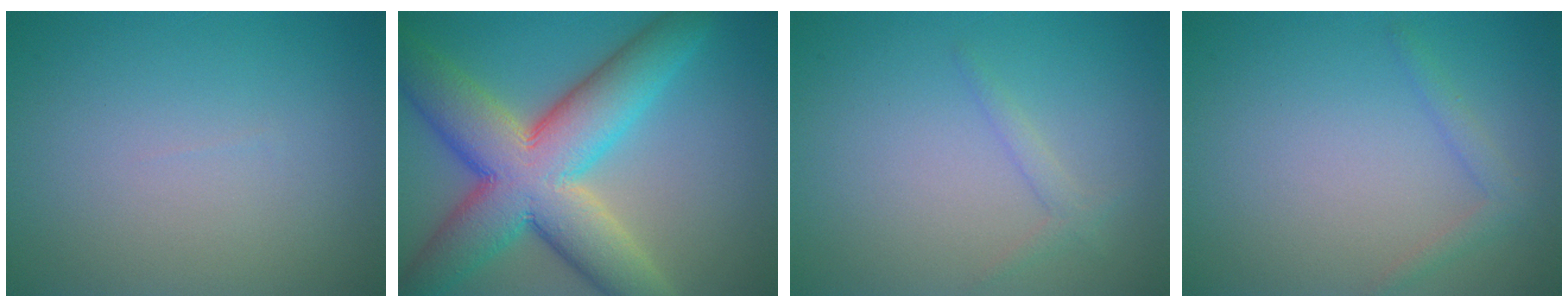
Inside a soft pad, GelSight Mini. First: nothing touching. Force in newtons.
{"total": 12.6, "press": 12.6, "slide": 0.4}
{"total": 1.1, "press": 1.1, "slide": 0.1}
{"total": 1.3, "press": 1.3, "slide": 0.1}